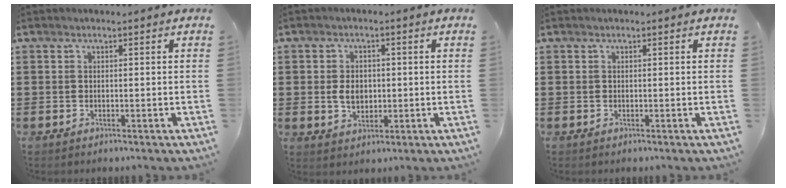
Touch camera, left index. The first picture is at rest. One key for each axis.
{"total": 4.2, "fx": 0.1, "fy": 2.9, "fz": 3.1, "tx": -0.056, "ty": 0.005, "tz": -0.001}
{"total": 0.0}